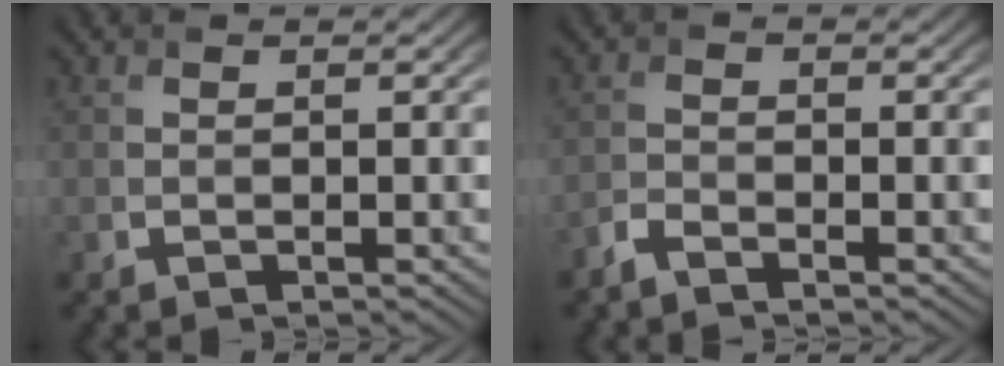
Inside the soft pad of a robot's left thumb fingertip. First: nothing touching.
{"total": 1.9, "force": [-1.7, 0.4, 0.7], "torque": [-0.018, -0.002, -0.044]}